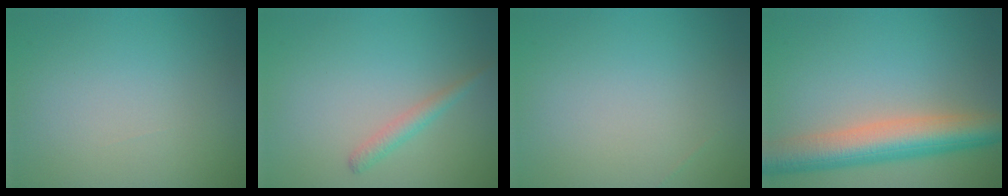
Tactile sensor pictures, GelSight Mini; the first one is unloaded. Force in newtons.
{"total": 1.4, "press": 1.4, "slide": 0.2}
{"total": 0.0}
{"total": 7.1, "press": 7.1, "slide": 0.4}